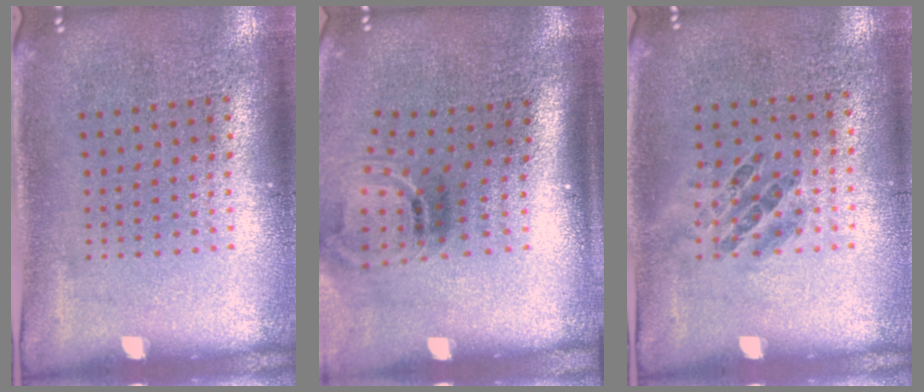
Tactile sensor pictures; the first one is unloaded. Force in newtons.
{"total": 1.8, "press": 1.1, "slide": 1.5}
{"total": 0.9, "press": 0.6, "slide": 0.6}